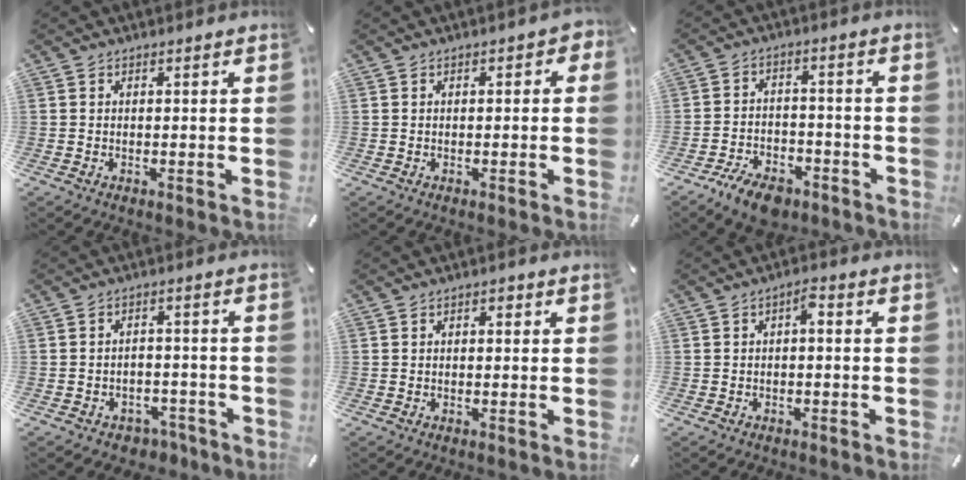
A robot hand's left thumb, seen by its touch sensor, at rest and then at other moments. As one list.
[{"total": 1.9, "force": [-0.4, 1.1, 1.5], "torque": [-0.018, 0.004, -0.011]}, {"total": 6.9, "force": [-5.2, 3.5, 2.9], "torque": [-0.051, 0.031, -0.095]}, {"total": 4.1, "force": [-2.6, 3.0, 1.1], "torque": [-0.014, 0.017, -0.047]}, {"total": 1.4, "force": [0.1, 1.0, 1.0], "torque": [-0.012, 0.005, -0.003]}, {"total": 2.9, "force": [-0.5, 1.2, 2.6], "torque": [-0.051, 0.014, -0.013]}]